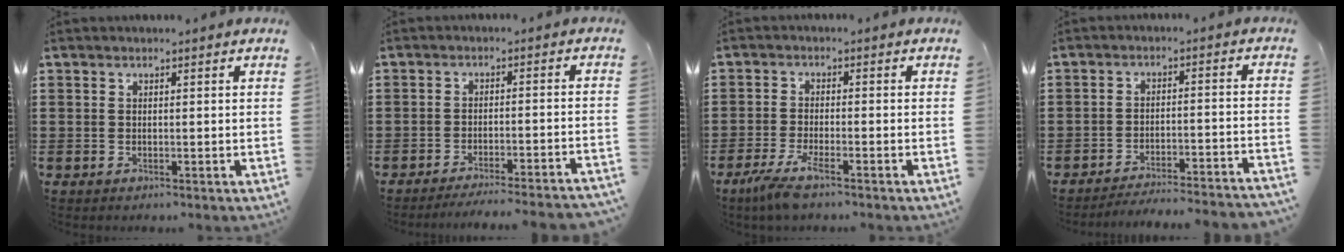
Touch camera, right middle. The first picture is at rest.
{"total": 3.5, "force": [-3.3, -0.3, 1.0], "torque": [-0.018, -0.001, -0.068]}
{"total": 4.4, "force": [-2.8, 0.4, 3.3], "torque": [-0.082, -0.018, -0.055]}
{"total": 4.0, "force": [-3.9, -0.2, 0.8], "torque": [-0.017, -0.001, -0.083]}